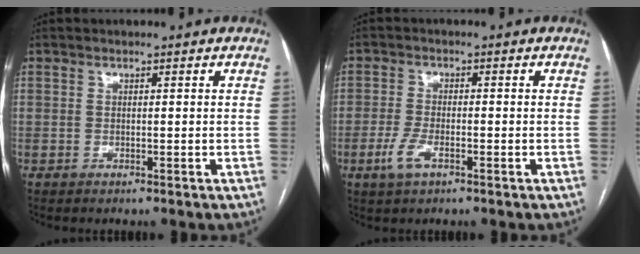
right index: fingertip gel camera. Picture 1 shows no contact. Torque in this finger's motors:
{"motor_torque": [0.32, -0.20, -0.01, -0.01]}